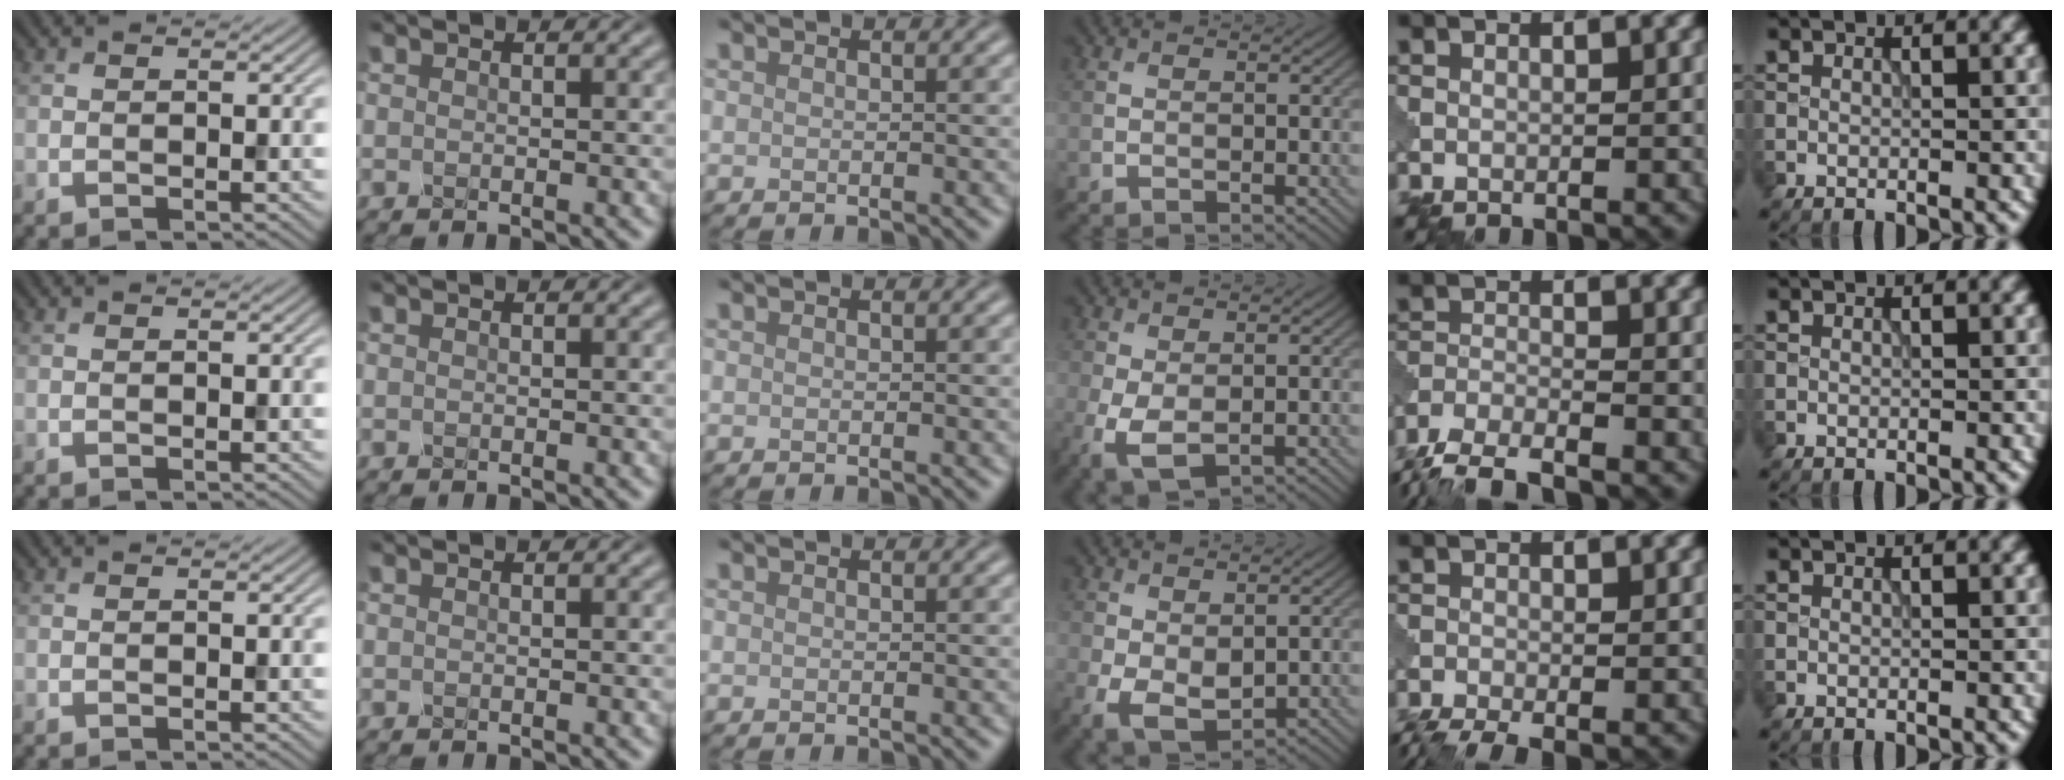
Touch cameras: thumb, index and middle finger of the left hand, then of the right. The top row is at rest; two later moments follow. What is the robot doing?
{"motion": "squeeze", "object": "foam earplug"}